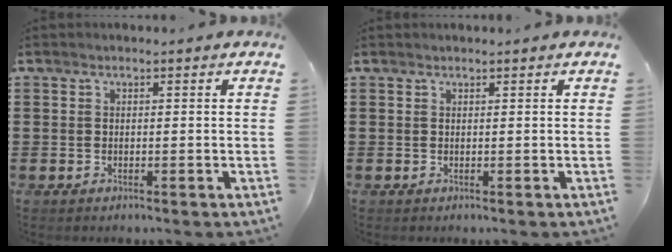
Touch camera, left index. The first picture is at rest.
{"total": 0.0}